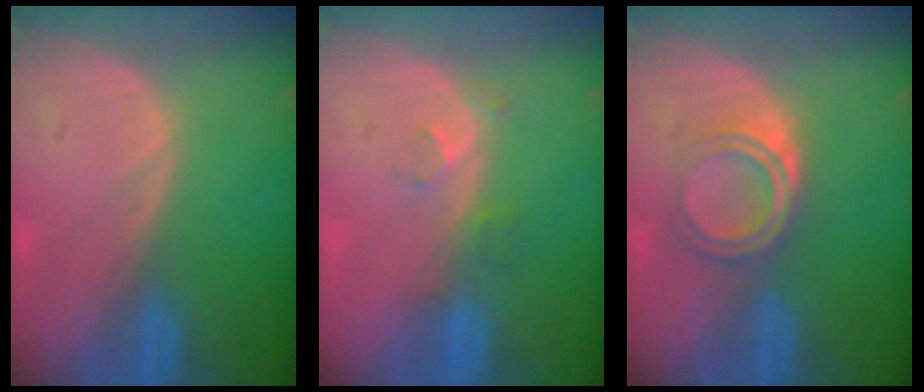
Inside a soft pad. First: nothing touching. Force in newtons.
{"total": 2.7, "press": 2.3, "slide": 1.5}
{"total": 4.2, "press": 4.1, "slide": 0.5}